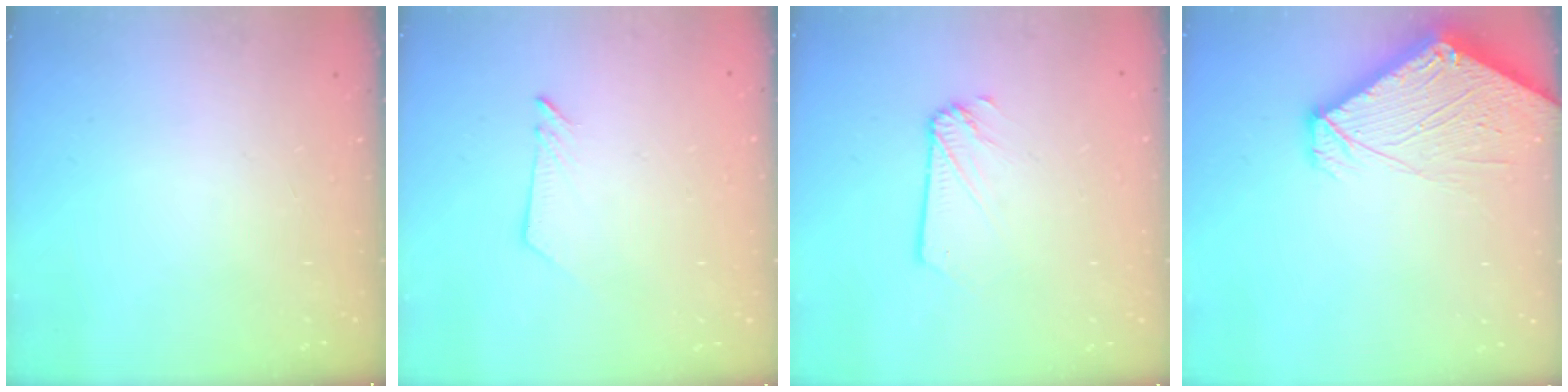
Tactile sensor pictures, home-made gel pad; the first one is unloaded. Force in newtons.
{"total": 2.6, "press": 2.6, "slide": 0.3}
{"total": 1.9, "press": 1.9, "slide": 0.1}
{"total": 7.8, "press": 7.7, "slide": 1.1}